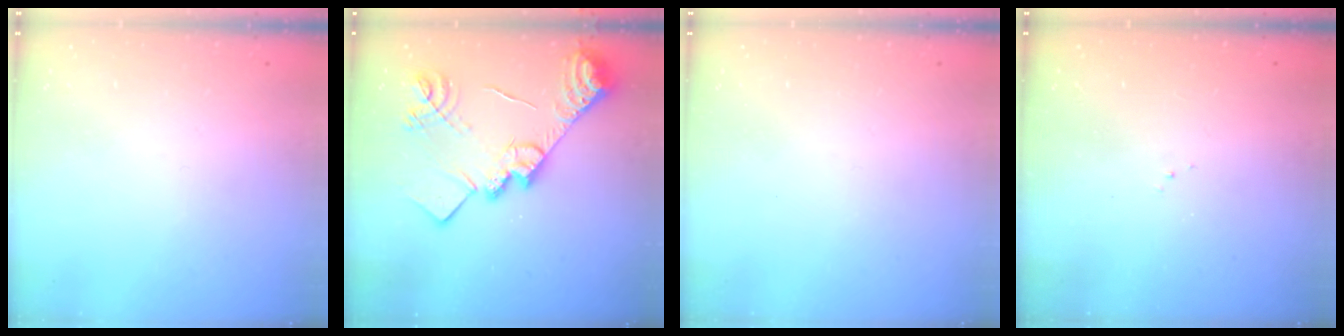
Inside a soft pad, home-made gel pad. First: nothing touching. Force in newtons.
{"total": 21.3, "press": 21.3, "slide": 1.8}
{"total": 0.0}
{"total": 5.8, "press": 5.8, "slide": 0.7}